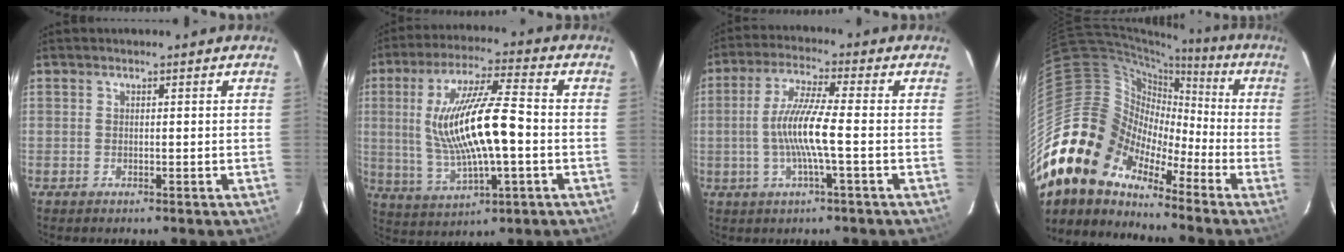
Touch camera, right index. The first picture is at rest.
{"total": 16.3, "force": [-0.6, 3.8, 15.8], "torque": [-0.301, -0.001, 0.002]}
{"total": 8.6, "force": [-1.6, -0.1, 8.5], "torque": [-0.173, 0.000, -0.029]}
{"total": 14.1, "force": [-10.0, 9.1, 4.0], "torque": [-0.081, 0.029, -0.210]}